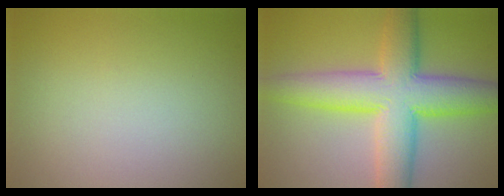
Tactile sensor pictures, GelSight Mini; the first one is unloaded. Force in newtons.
{"total": 9.6, "press": 9.6, "slide": 0.1}